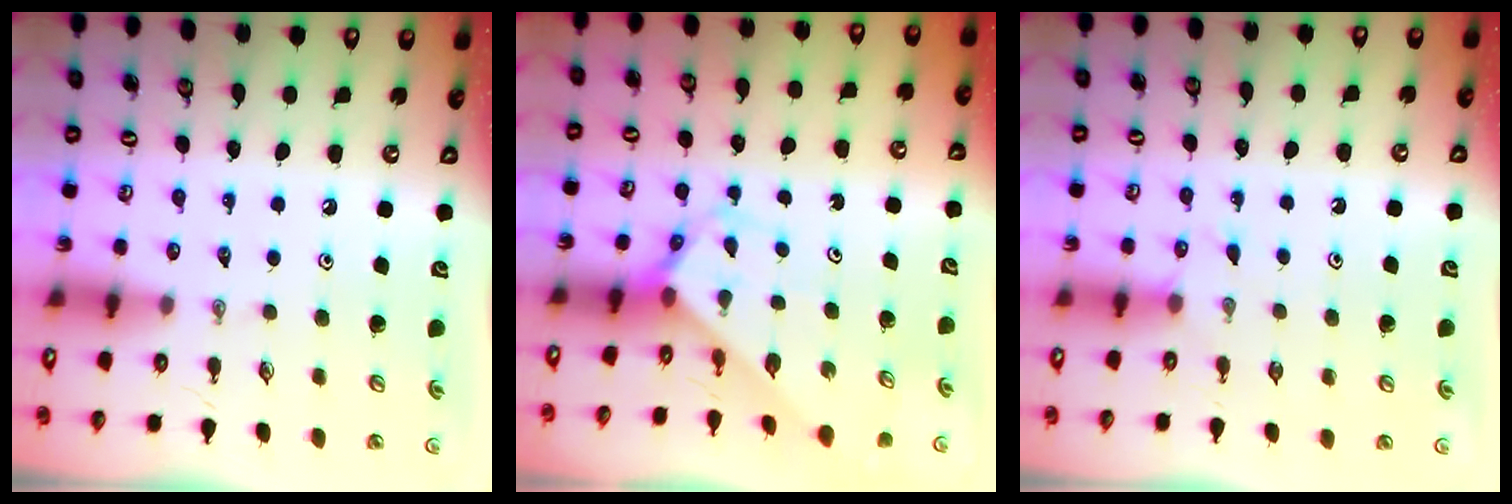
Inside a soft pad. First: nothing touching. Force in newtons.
{"total": 2.9, "press": 2.9, "slide": 0.2}
{"total": 3.6, "press": 3.6, "slide": 0.5}